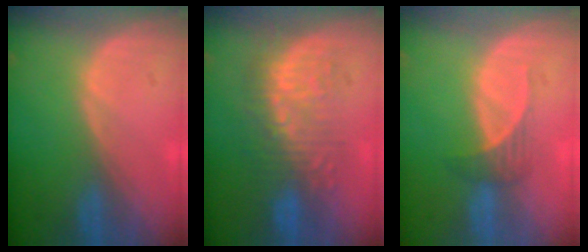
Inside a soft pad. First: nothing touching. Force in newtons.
{"total": 8.9, "press": 8.6, "slide": 2.0}
{"total": 2.5, "press": 2.3, "slide": 0.9}